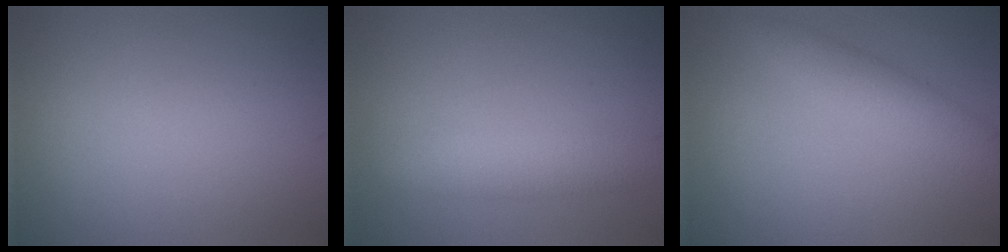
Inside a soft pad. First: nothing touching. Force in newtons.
{"total": 3.0, "press": 3.0, "slide": 0.0}
{"total": 3.0, "press": 3.0, "slide": 0.0}